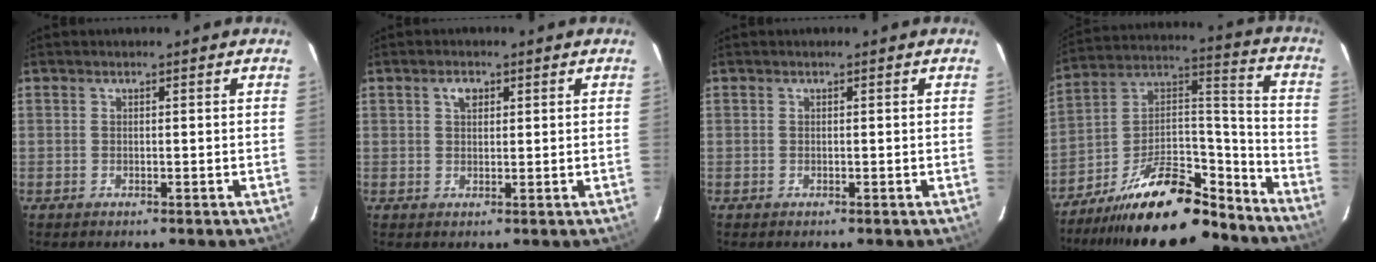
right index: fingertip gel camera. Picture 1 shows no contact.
{"total": 2.2, "force": [1.0, 1.4, 1.3], "torque": [-0.022, 0.008, 0.017]}
{"total": 0.0}
{"total": 21.7, "force": [-16.7, 7.4, 11.8], "torque": [-0.204, 0.032, -0.261]}